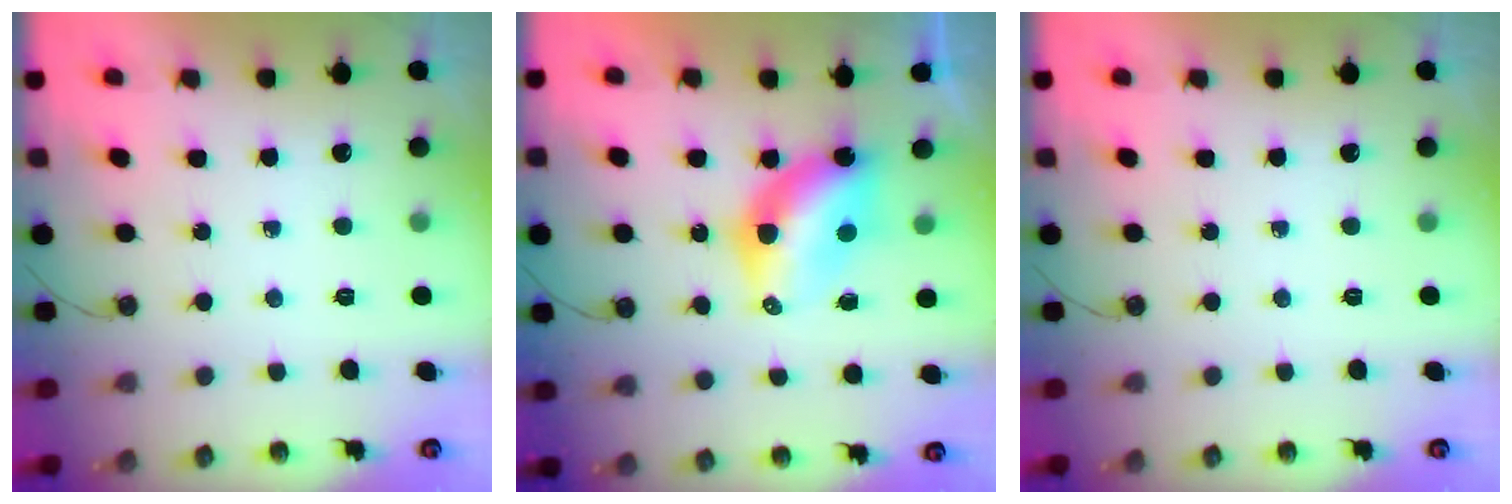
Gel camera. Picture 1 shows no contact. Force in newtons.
{"total": 8.2, "press": 8.1, "slide": 0.2}
{"total": 0.0}